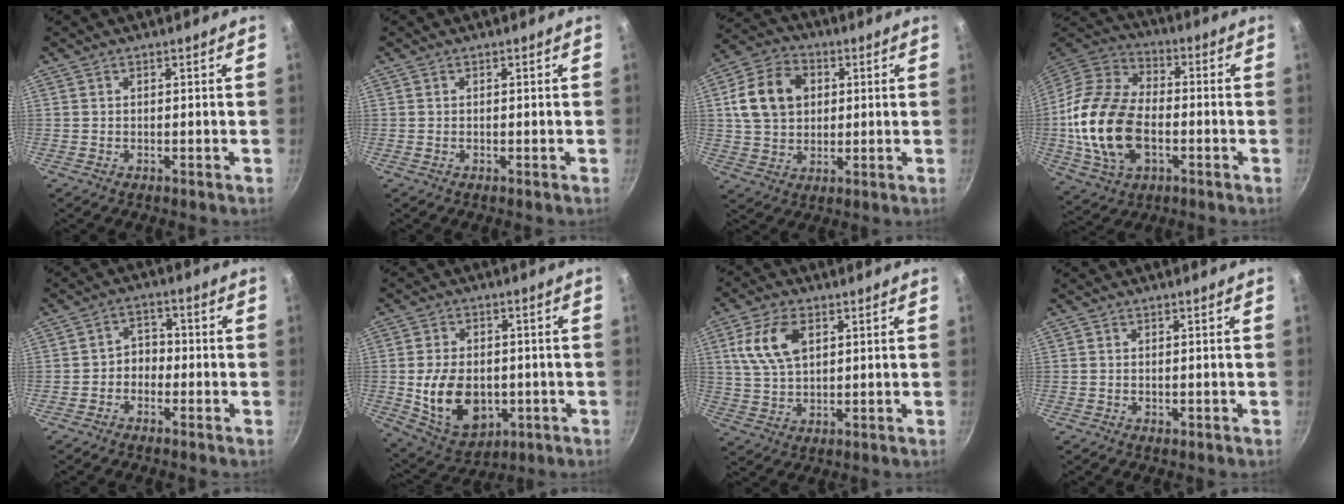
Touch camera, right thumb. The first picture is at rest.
{"total": 0.0}
{"total": 12.9, "force": [2.8, 9.9, 7.8], "torque": [-0.124, 0.010, 0.041]}
{"total": 20.6, "force": [-3.3, 13.1, 15.6], "torque": [-0.290, 0.026, -0.067]}
{"total": 4.0, "force": [-1.4, 3.2, 2.0], "torque": [-0.003, 0.023, -0.030]}
{"total": 14.4, "force": [-1.9, 10.0, 10.1], "torque": [-0.152, -0.005, -0.012]}
{"total": 10.0, "force": [3.3, 5.9, 7.4], "torque": [-0.135, -0.004, 0.065]}
{"total": 0.5, "force": [0.0, 0.3, 0.4], "torque": [-0.003, -0.002, -0.001]}